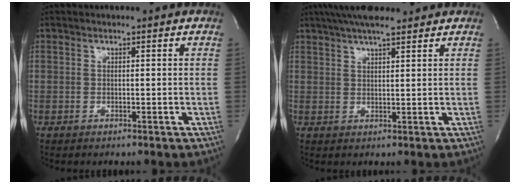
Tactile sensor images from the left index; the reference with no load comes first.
{"total": 8.3, "force": [6.9, 1.4, 4.5], "torque": [-0.072, 0.030, 0.110]}